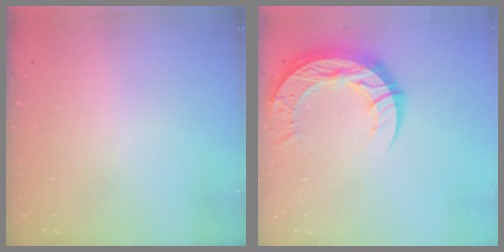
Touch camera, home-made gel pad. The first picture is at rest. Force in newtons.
{"total": 15.4, "press": 15.3, "slide": 1.2}